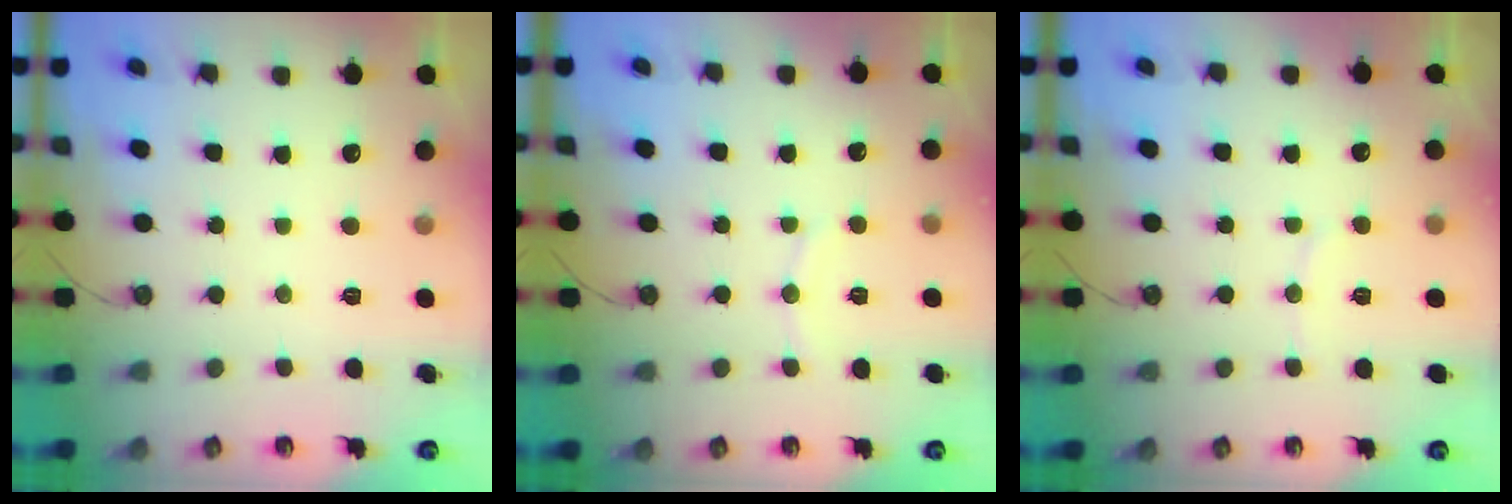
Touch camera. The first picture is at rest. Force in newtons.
{"total": 4.5, "press": 4.5, "slide": 0.4}
{"total": 4.4, "press": 4.4, "slide": 0.5}